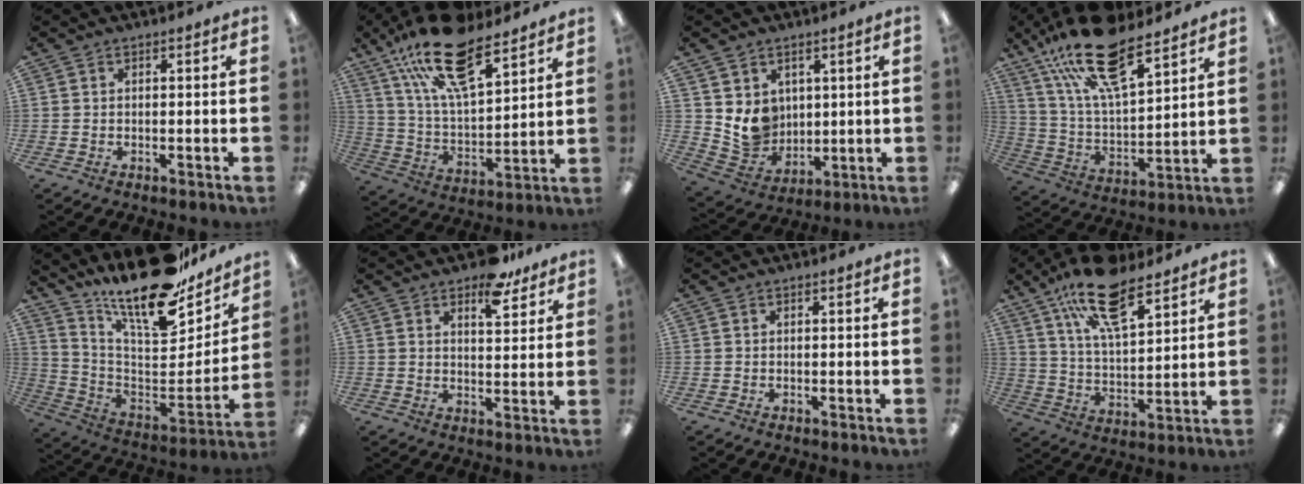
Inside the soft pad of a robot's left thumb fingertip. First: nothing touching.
{"total": 21.5, "force": [14.5, 8.7, 13.3], "torque": [-0.236, -0.068, 0.254]}
{"total": 8.7, "force": [3.1, 7.8, 2.4], "torque": [-0.037, -0.023, 0.067]}
{"total": 22.0, "force": [15.2, 8.3, 13.6], "torque": [-0.242, -0.076, 0.266]}
{"total": 20.3, "force": [16.4, 6.1, 10.3], "torque": [-0.162, -0.130, 0.277]}
{"total": 8.7, "force": [6.7, 3.6, 4.2], "torque": [-0.044, -0.039, 0.113]}
{"total": 0.0}
{"total": 17.4, "force": [11.8, 6.8, 10.9], "torque": [-0.192, -0.049, 0.203]}